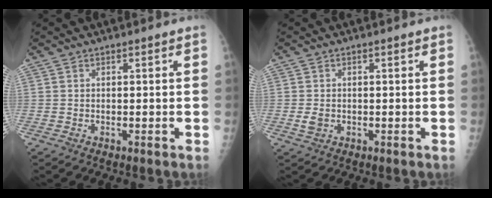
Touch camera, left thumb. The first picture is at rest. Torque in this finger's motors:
{"motor_torque": [-0.32, 0.27, 0.25, 0.06, 0.08]}